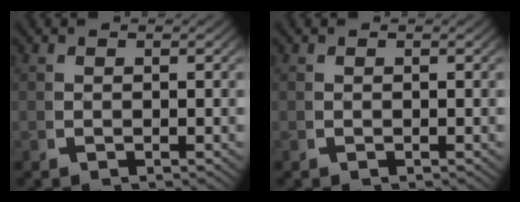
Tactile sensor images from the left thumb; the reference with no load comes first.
{"total": 0.0}